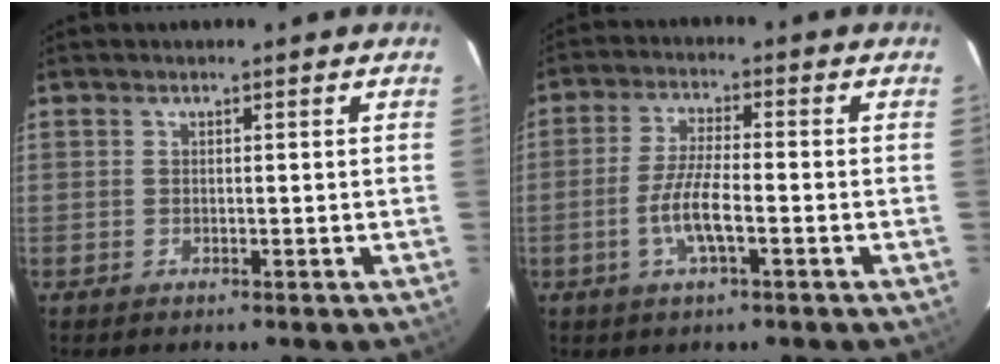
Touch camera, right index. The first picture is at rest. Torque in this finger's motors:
{"motor_torque": [0.49, -0.26, 0.34, 0.12]}